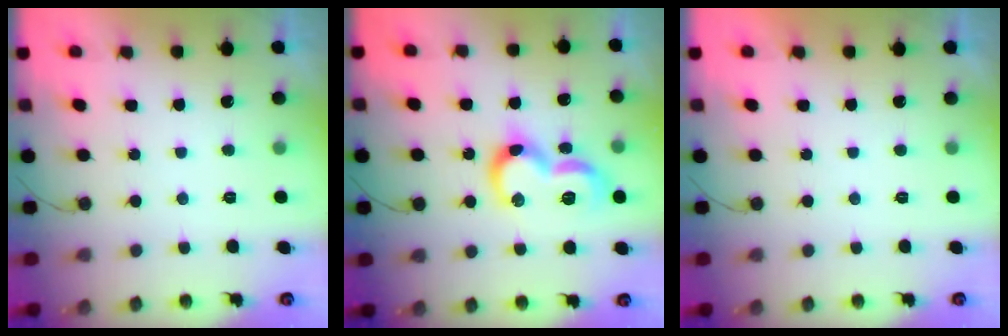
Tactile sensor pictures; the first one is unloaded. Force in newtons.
{"total": 13.8, "press": 13.7, "slide": 1.2}
{"total": 1.7, "press": 1.7, "slide": 0.0}